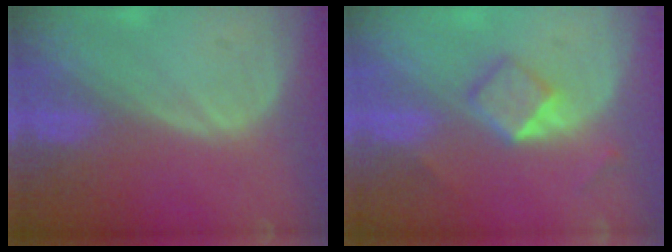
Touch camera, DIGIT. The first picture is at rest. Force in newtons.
{"total": 4.7, "press": 4.2, "slide": 2.1}